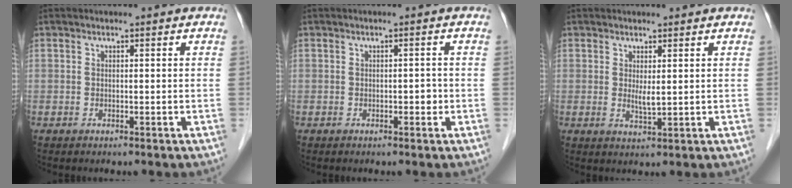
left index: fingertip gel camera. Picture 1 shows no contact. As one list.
[{"total": 1.0, "force": [-0.3, 0.6, 0.8], "torque": [-0.010, 0.002, -0.005]}, {"total": 2.0, "force": [0.6, 0.4, 1.8], "torque": [-0.038, -0.006, 0.016]}]